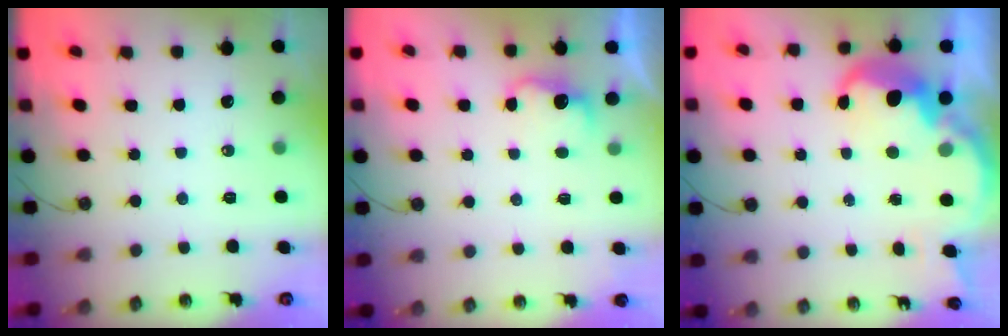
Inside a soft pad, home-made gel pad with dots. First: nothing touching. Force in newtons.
{"total": 3.4, "press": 3.3, "slide": 1.0}
{"total": 6.7, "press": 6.7, "slide": 0.5}